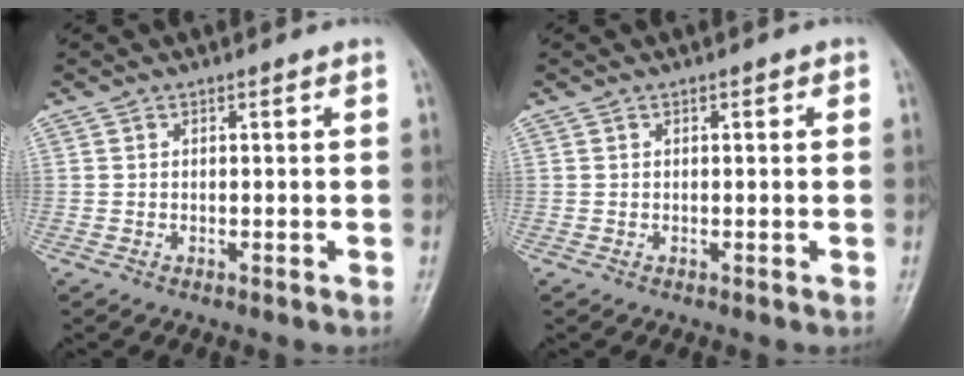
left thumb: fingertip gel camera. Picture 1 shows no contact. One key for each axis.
{"total": 0.6, "fx": 0.2, "fy": 0.3, "fz": 0.5, "tx": -0.004, "ty": 0.002, "tz": 0.002}